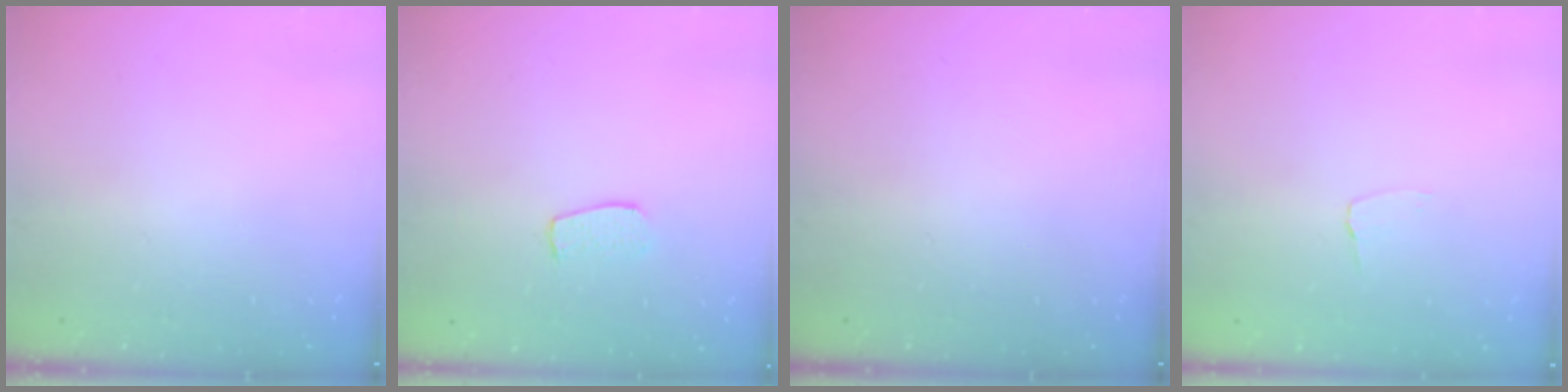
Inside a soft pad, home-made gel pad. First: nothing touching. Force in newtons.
{"total": 5.9, "press": 5.9, "slide": 0.3}
{"total": 0.0}
{"total": 2.6, "press": 2.6, "slide": 0.2}